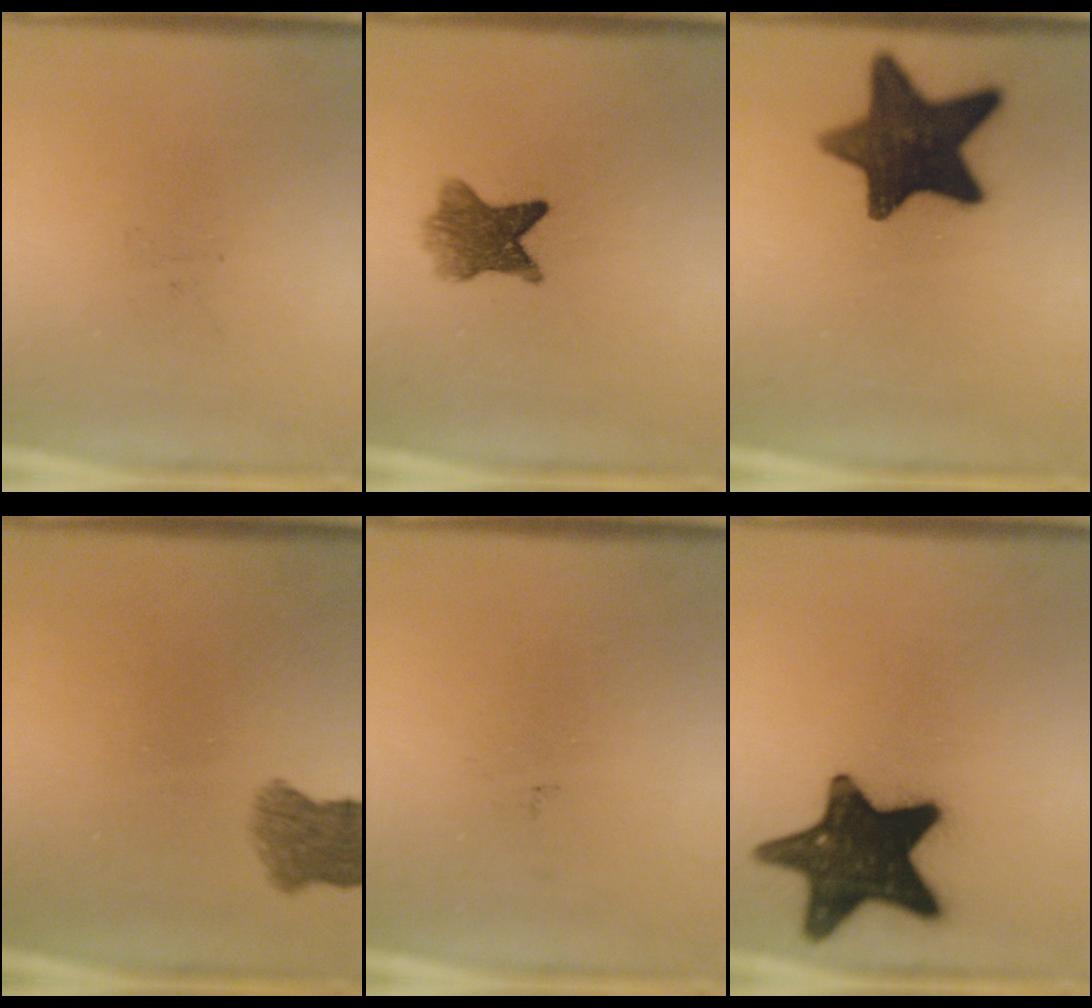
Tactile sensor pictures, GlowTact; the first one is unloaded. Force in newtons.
{"total": 5.9}
{"total": 14.8}
{"total": 4.9}
{"total": 0.0}
{"total": 18.2}